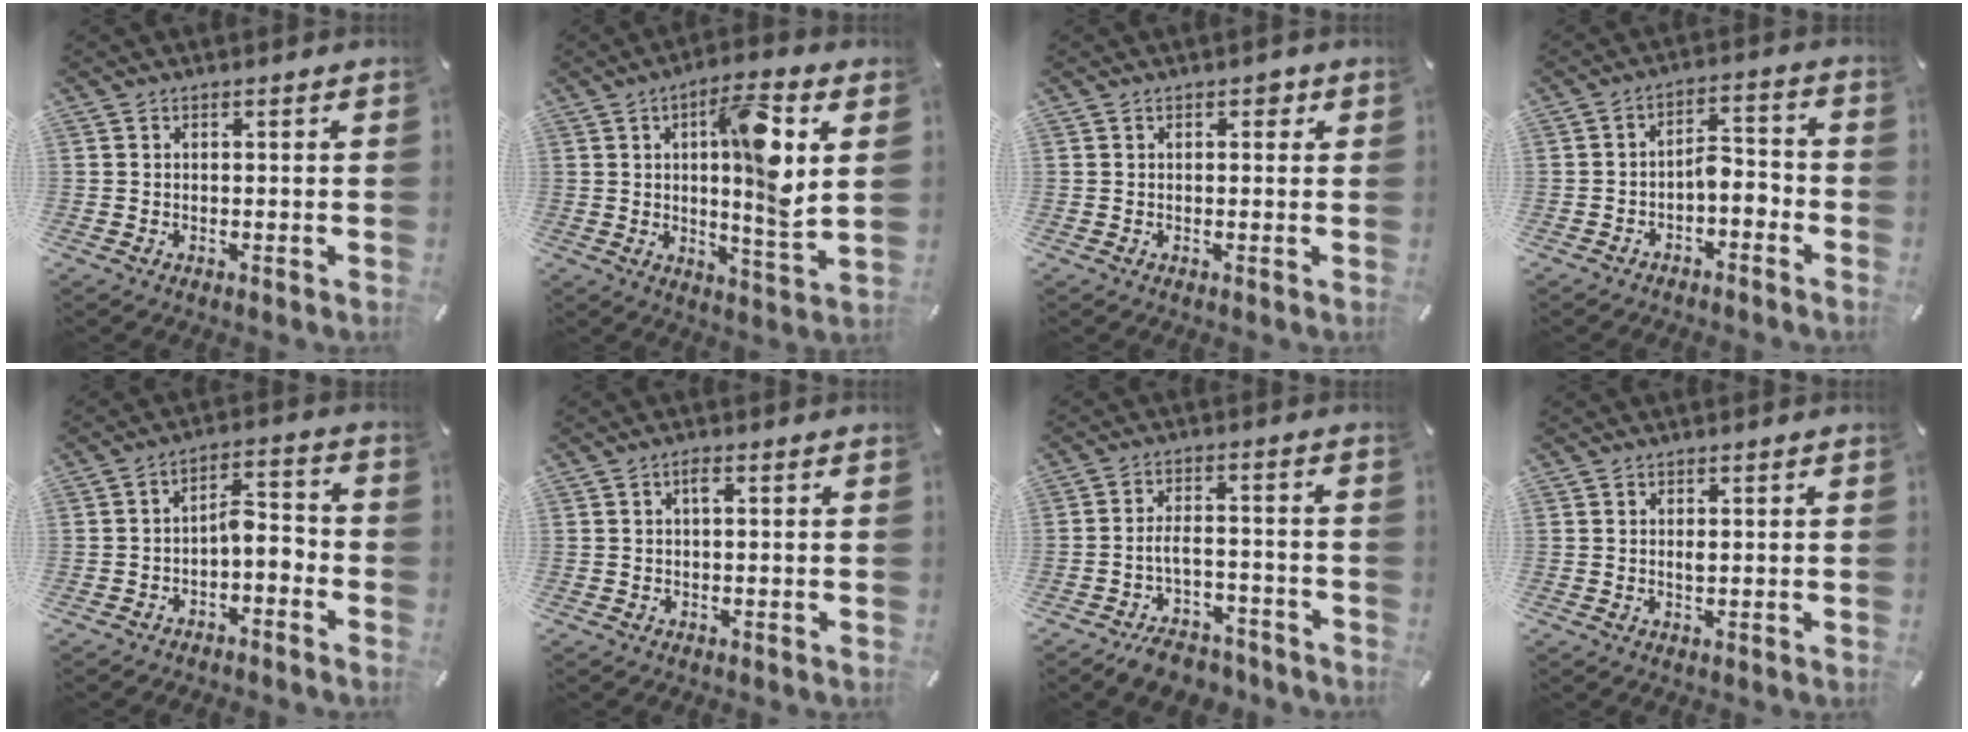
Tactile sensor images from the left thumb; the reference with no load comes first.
{"total": 14.0, "force": [4.0, 3.4, 13.0], "torque": [-0.193, -0.012, 0.059]}
{"total": 2.0, "force": [0.6, 1.3, 1.4], "torque": [-0.013, 0.001, 0.005]}
{"total": 6.0, "force": [-2.6, 3.3, 4.2], "torque": [-0.061, 0.020, -0.049]}
{"total": 6.2, "force": [-2.5, 3.4, 4.5], "torque": [-0.069, 0.020, -0.049]}
{"total": 1.6, "force": [0.3, 0.5, 1.5], "torque": [-0.031, 0.005, 0.003]}
{"total": 6.6, "force": [-4.4, 3.1, 3.8], "torque": [-0.072, 0.021, -0.082]}
{"total": 0.9, "force": [0.2, 0.3, 0.8], "torque": [-0.016, -0.001, 0.003]}